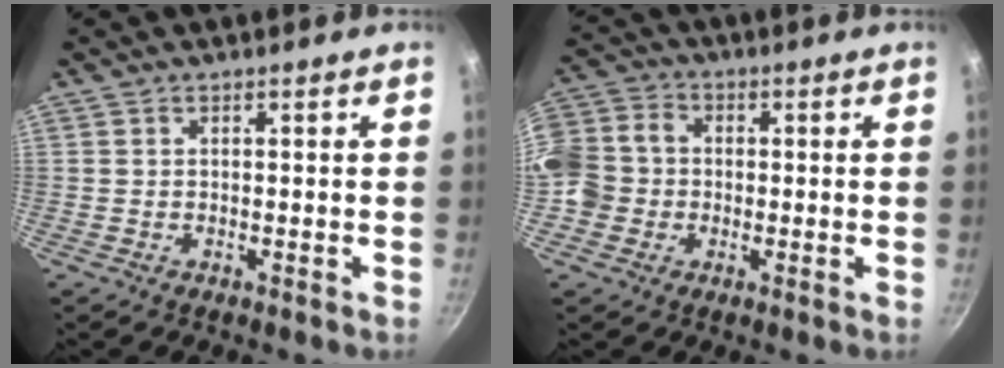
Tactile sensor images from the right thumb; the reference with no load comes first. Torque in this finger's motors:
{"motor_torque": [2.44, 2.57, 0.90, -0.72, 0.29]}